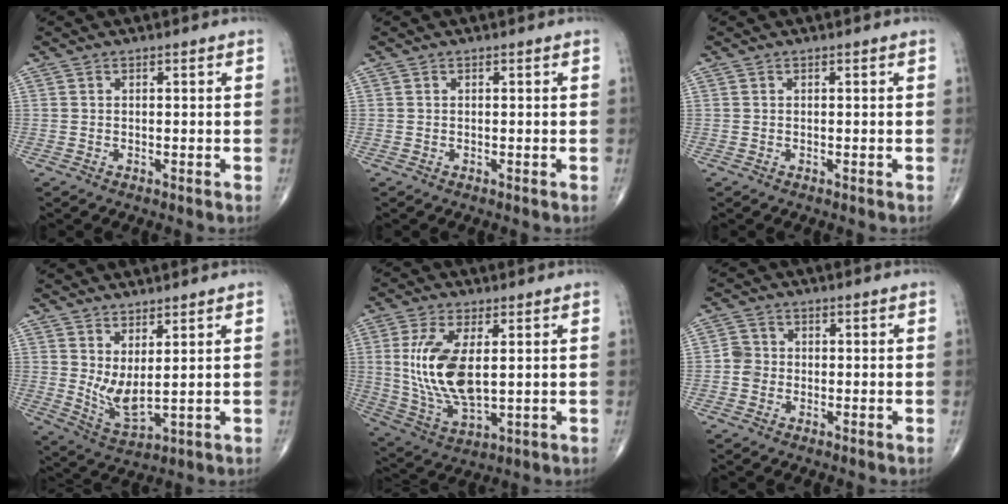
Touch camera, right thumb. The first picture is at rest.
{"total": 0.0}
{"total": 0.0}
{"total": 6.9, "force": [2.1, 2.3, 6.2], "torque": [-0.120, -0.038, 0.050]}
{"total": 13.9, "force": [1.9, 6.4, 12.2], "torque": [-0.253, -0.017, 0.050]}
{"total": 2.8, "force": [-0.6, 2.5, 0.9], "torque": [-0.003, 0.007, -0.017]}